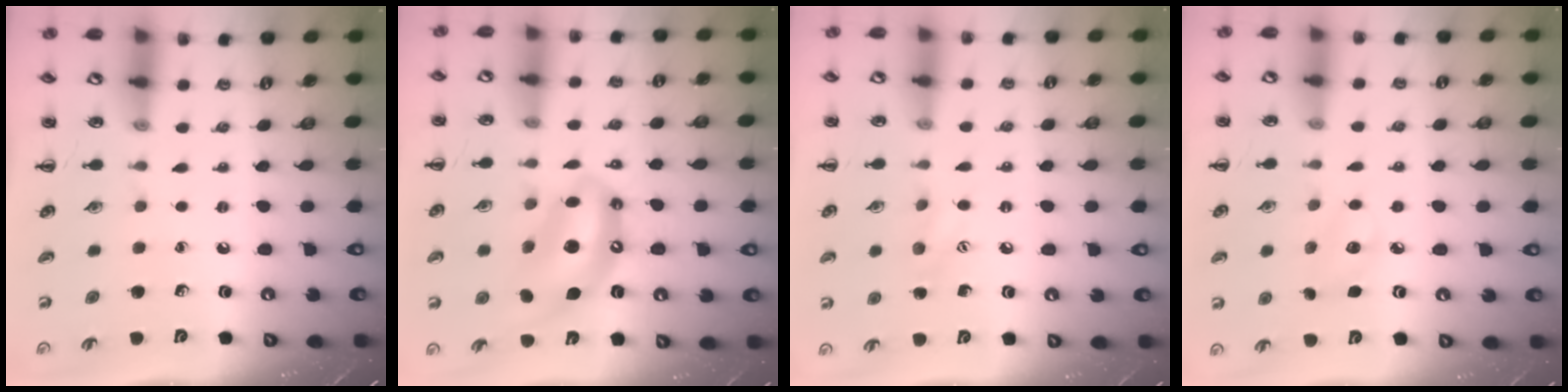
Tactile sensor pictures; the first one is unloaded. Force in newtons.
{"total": 12.4, "press": 12.0, "slide": 3.2}
{"total": 7.5, "press": 7.3, "slide": 1.5}
{"total": 6.2, "press": 6.0, "slide": 1.6}